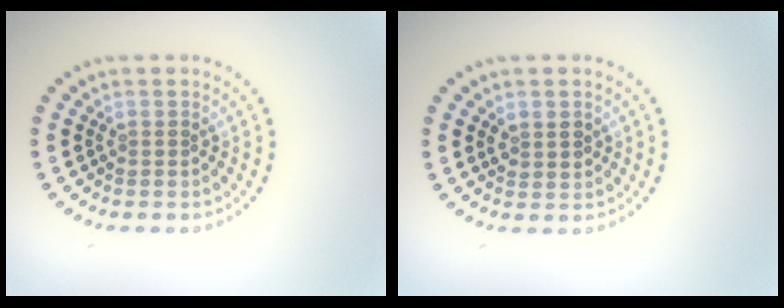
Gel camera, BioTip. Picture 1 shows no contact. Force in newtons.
{"total": 1.7, "press": 1.6, "slide": 0.6}